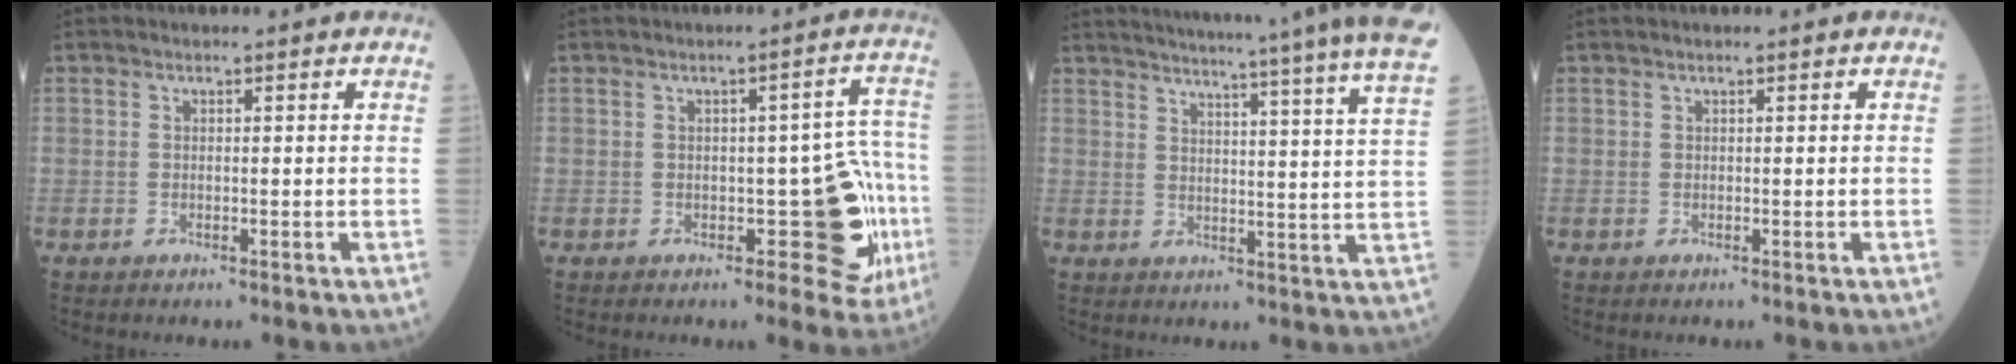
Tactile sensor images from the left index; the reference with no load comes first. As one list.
[{"total": 8.9, "force": [-2.1, 3.9, 7.7], "torque": [-0.073, 0.025, -0.013]}, {"total": 25.7, "force": [23.2, -3.1, 10.6], "torque": [-0.168, -0.084, 0.288]}, {"total": 0.6, "force": [0.6, 0.1, 0.2], "torque": [-0.008, 0.013, 0.015]}]